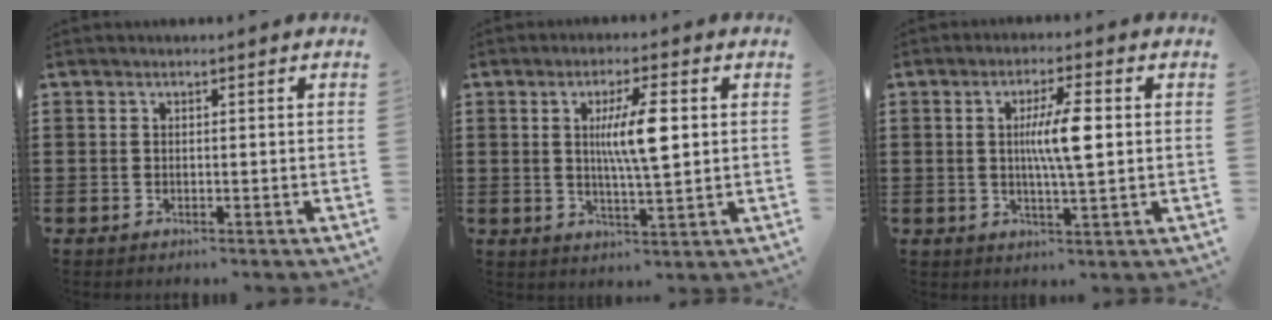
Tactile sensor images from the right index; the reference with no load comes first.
{"total": 7.6, "force": [1.4, 1.4, 7.3], "torque": [-0.141, 0.004, 0.019]}
{"total": 7.1, "force": [0.7, 1.1, 6.9], "torque": [-0.127, 0.002, 0.008]}